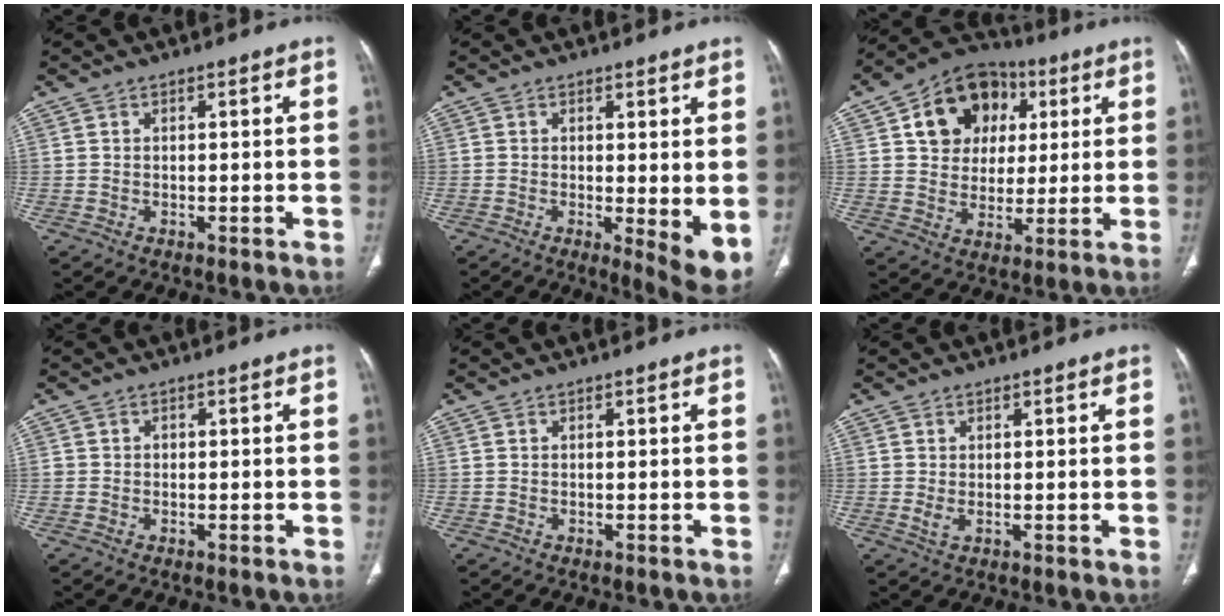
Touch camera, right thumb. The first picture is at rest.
{"total": 6.1, "force": [0.1, 1.7, 5.9], "torque": [-0.087, -0.019, 0.005]}
{"total": 15.1, "force": [5.1, 11.9, 7.8], "torque": [-0.087, 0.003, 0.079]}
{"total": 0.7, "force": [0.0, 0.7, 0.2], "torque": [0.003, 0.003, -0.001]}
{"total": 0.0}
{"total": 1.5, "force": [0.1, 0.5, 1.4], "torque": [-0.031, -0.002, 0.008]}